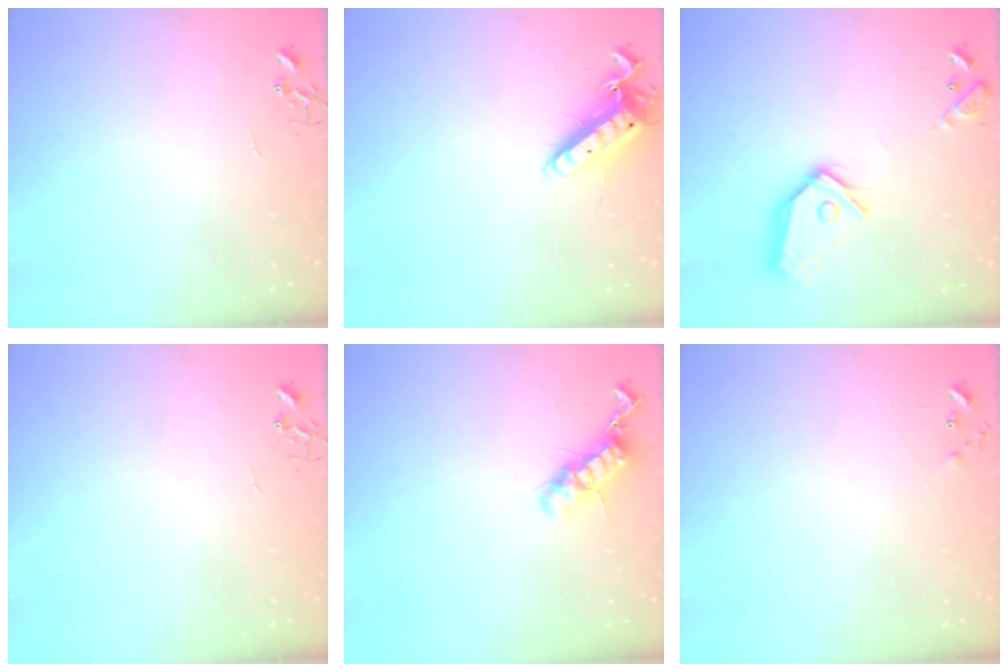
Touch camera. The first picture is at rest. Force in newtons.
{"total": 13.2, "press": 13.1, "slide": 1.2}
{"total": 14.7, "press": 14.6, "slide": 2.0}
{"total": 0.0}
{"total": 12.3, "press": 12.3, "slide": 0.6}
{"total": 5.1, "press": 5.0, "slide": 0.8}